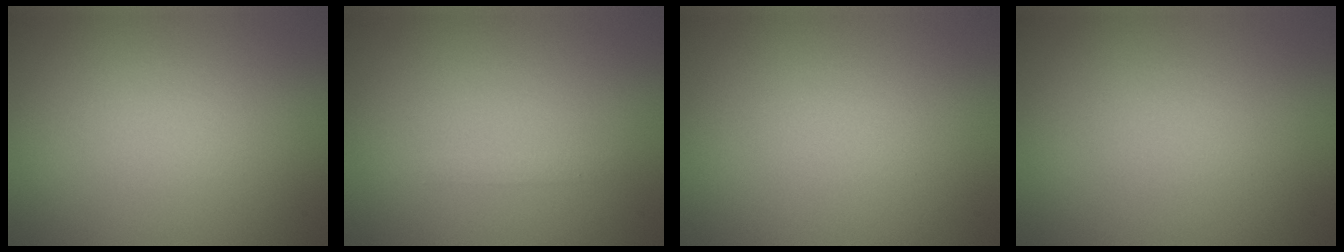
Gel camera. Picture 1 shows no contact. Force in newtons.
{"total": 0.6, "press": 0.6, "slide": 0.0}
{"total": 0.0}
{"total": 0.0}